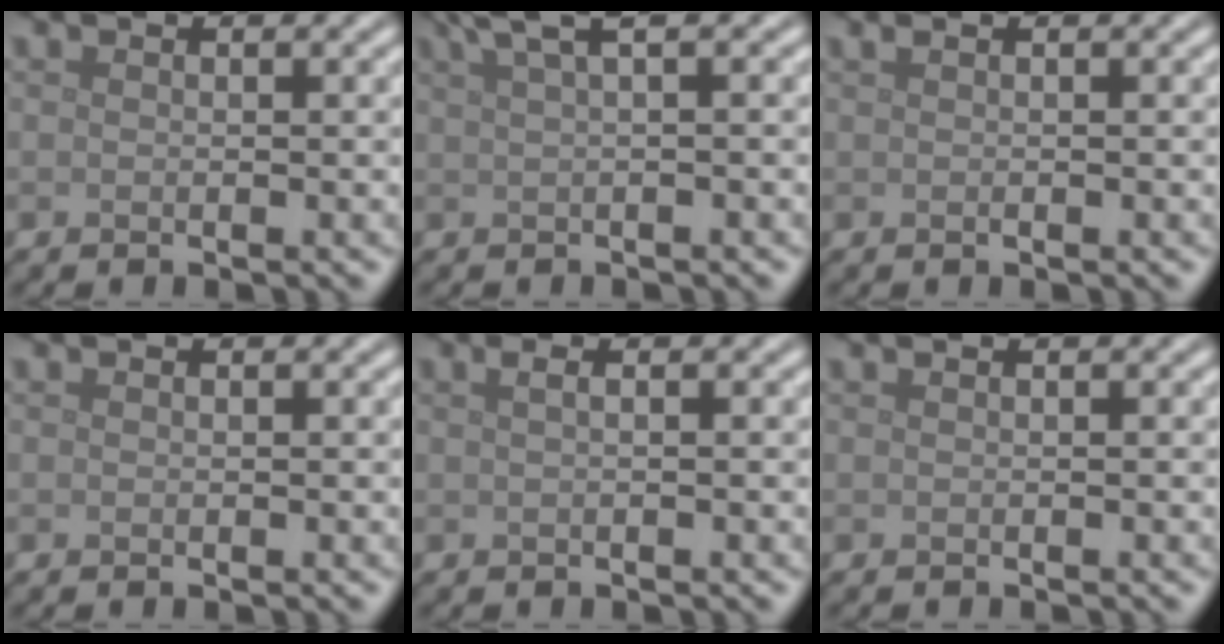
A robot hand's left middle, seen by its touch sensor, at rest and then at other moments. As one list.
[{"total": 3.7, "force": [2.0, 0.8, 2.9], "torque": [-0.038, 0.014, 0.031]}, {"total": 0.6, "force": [0.2, 0.2, 0.5], "torque": [-0.013, 0.006, 0.003]}, {"total": 0.0}, {"total": 1.4, "force": [0.5, 0.6, 1.2], "torque": [-0.015, 0.000, 0.000]}, {"total": 0.6, "force": [-0.2, 0.3, 0.4], "torque": [0.002, 0.003, -0.009]}]